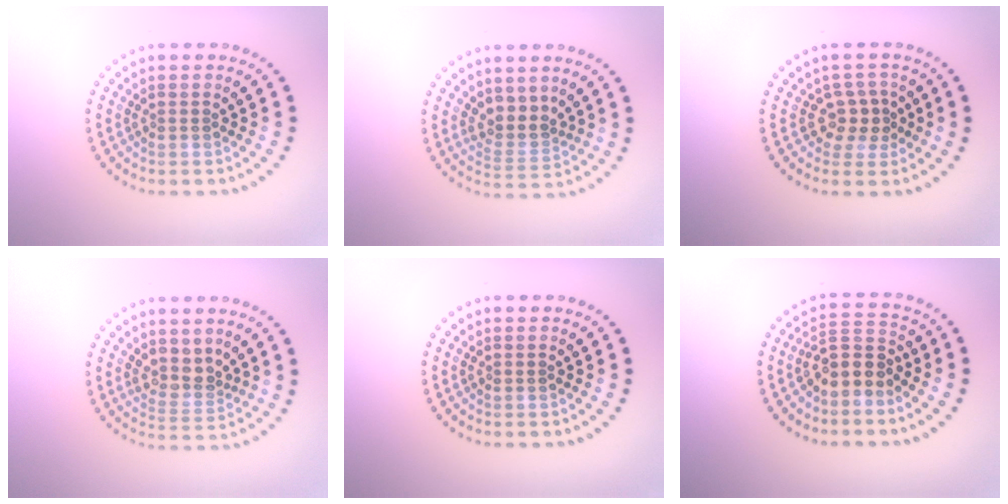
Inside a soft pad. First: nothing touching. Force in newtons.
{"total": 2.6, "press": 2.0, "slide": 1.7}
{"total": 2.3, "press": 2.0, "slide": 1.1}
{"total": 2.6, "press": 2.0, "slide": 1.6}
{"total": 0.0}
{"total": 3.5, "press": 3.1, "slide": 1.7}